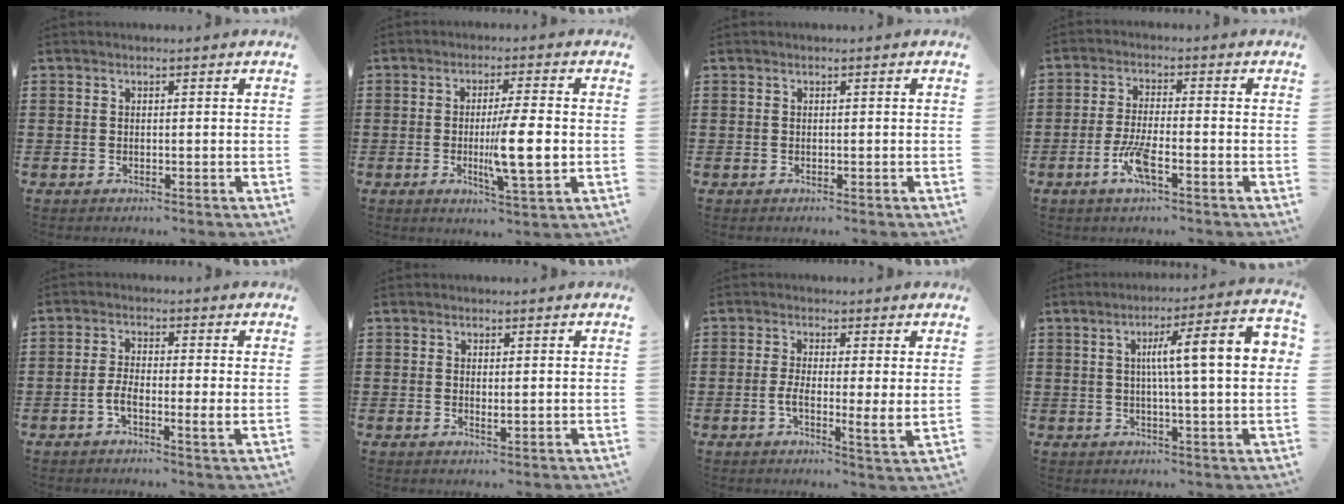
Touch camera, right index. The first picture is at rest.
{"total": 8.8, "force": [-0.9, 1.2, 8.6], "torque": [-0.158, -0.012, -0.018]}
{"total": 0.0}
{"total": 5.2, "force": [-2.6, 1.1, 4.4], "torque": [-0.107, -0.010, -0.054]}
{"total": 4.3, "force": [-1.3, 0.8, 4.0], "torque": [-0.083, -0.005, -0.027]}
{"total": 0.9, "force": [0.2, 0.2, 0.8], "torque": [-0.017, 0.001, 0.005]}
{"total": 4.5, "force": [-0.1, 1.0, 4.4], "torque": [-0.075, -0.006, -0.003]}
{"total": 10.3, "force": [1.6, 0.8, 10.2], "torque": [-0.173, -0.002, 0.018]}